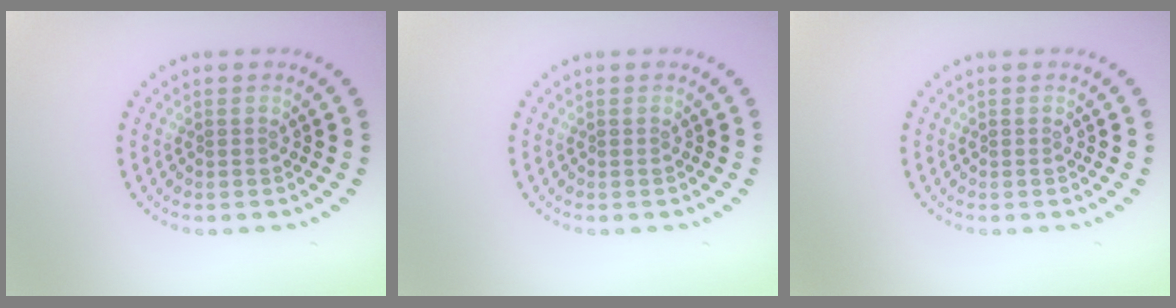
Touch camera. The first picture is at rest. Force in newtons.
{"total": 0.0}
{"total": 0.0}